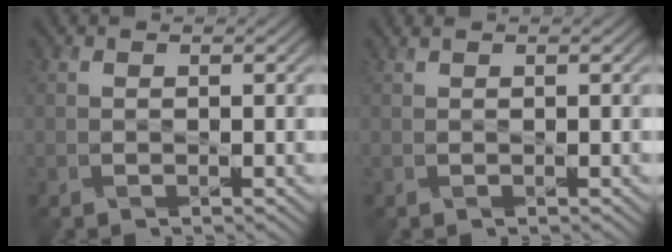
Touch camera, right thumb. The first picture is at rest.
{"total": 0.6, "force": [0.3, 0.2, 0.5], "torque": [-0.006, 0.009, 0.003]}